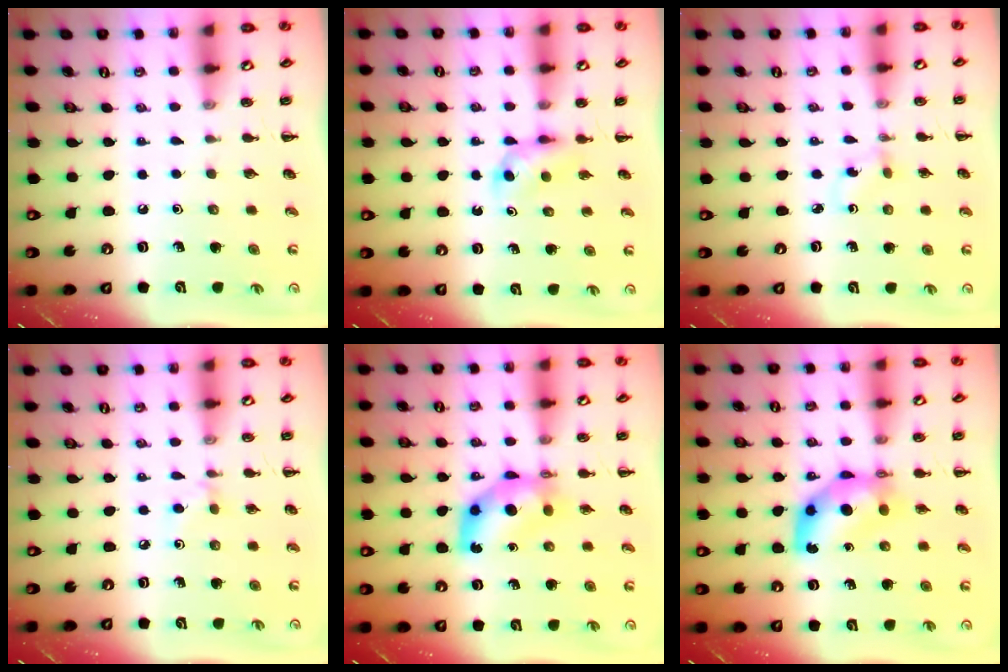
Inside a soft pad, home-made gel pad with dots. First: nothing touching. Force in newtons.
{"total": 3.7, "press": 3.4, "slide": 1.4}
{"total": 1.0, "press": 0.8, "slide": 0.6}
{"total": 3.3, "press": 3.1, "slide": 1.2}
{"total": 7.5, "press": 7.5, "slide": 1.1}
{"total": 7.7, "press": 7.5, "slide": 1.4}